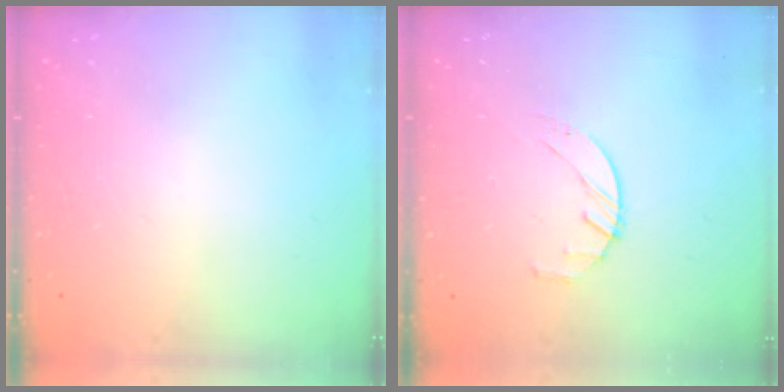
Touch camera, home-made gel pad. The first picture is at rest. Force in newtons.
{"total": 2.5, "press": 2.5, "slide": 0.4}